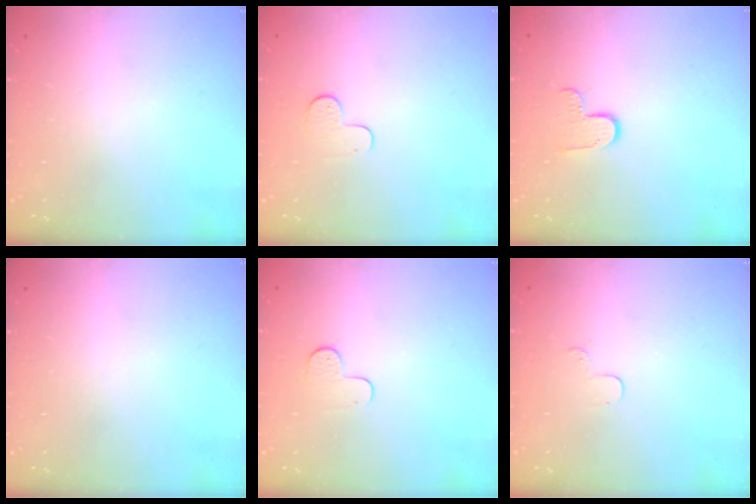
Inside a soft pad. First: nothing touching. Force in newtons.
{"total": 4.8, "press": 4.8, "slide": 0.5}
{"total": 6.3, "press": 6.3, "slide": 0.3}
{"total": 0.0}
{"total": 4.8, "press": 4.8, "slide": 0.5}
{"total": 2.9, "press": 2.9, "slide": 0.3}